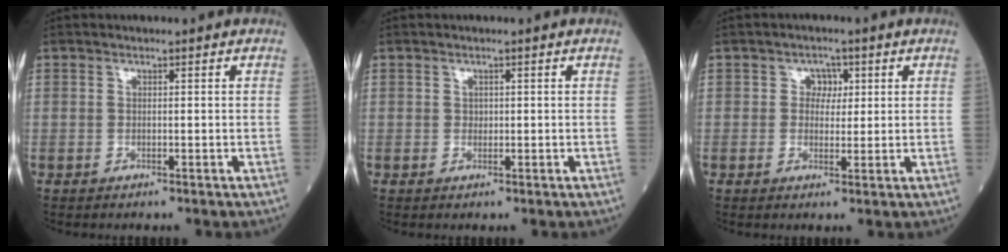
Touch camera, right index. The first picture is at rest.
{"total": 0.7, "force": [0.1, 0.6, 0.3], "torque": [0.000, 0.002, 0.001]}
{"total": 2.7, "force": [0.8, 2.2, 1.4], "torque": [-0.012, 0.003, 0.009]}